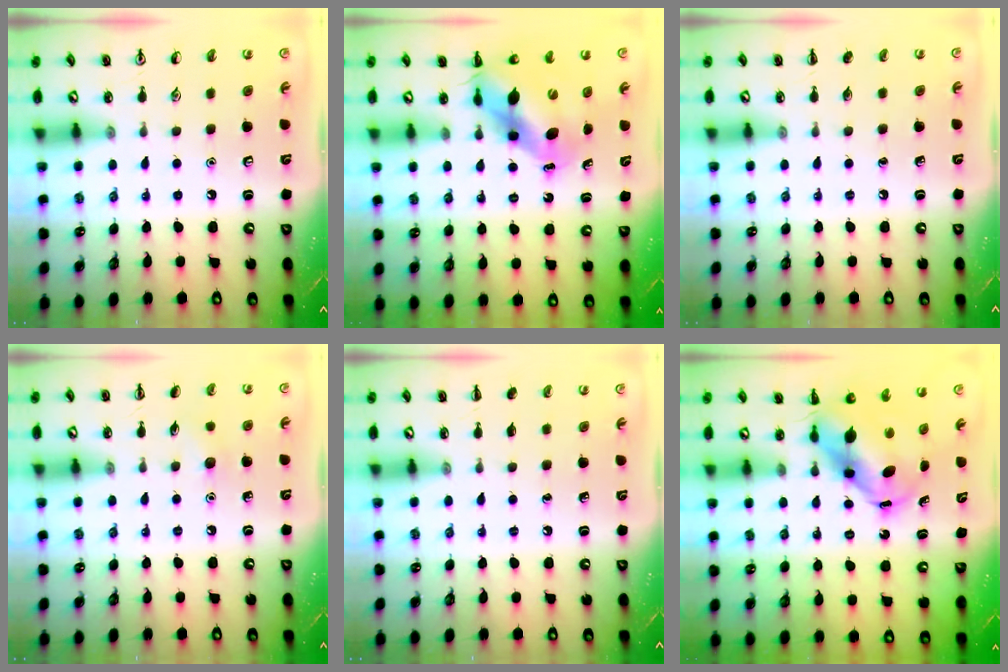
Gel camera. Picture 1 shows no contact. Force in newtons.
{"total": 9.3, "press": 9.1, "slide": 2.2}
{"total": 0.0}
{"total": 5.1, "press": 4.9, "slide": 1.4}
{"total": 0.0}
{"total": 7.2, "press": 6.8, "slide": 2.4}